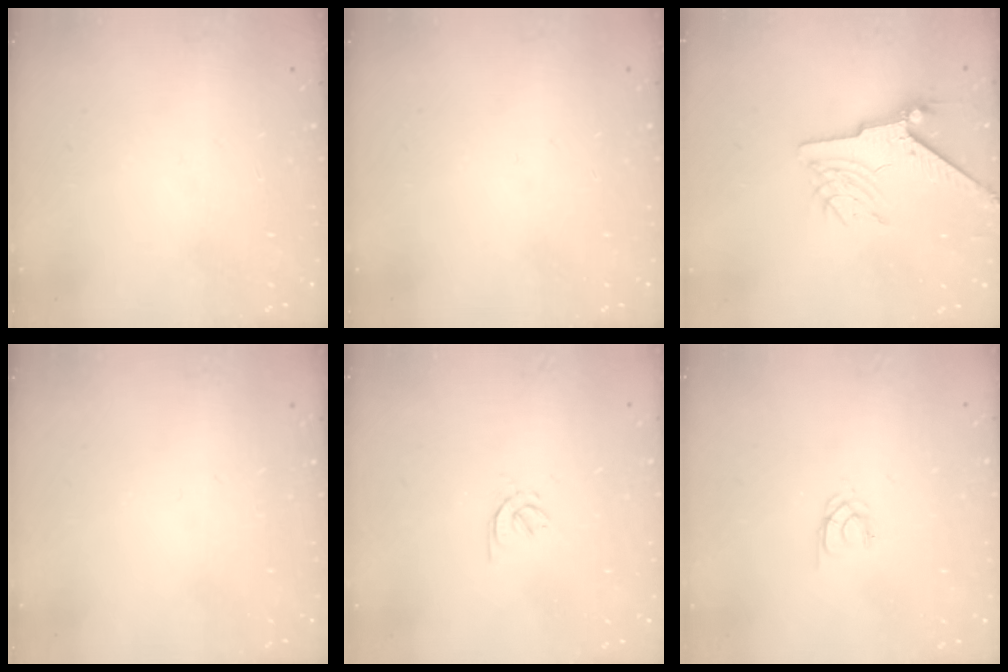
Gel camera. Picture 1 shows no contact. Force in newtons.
{"total": 0.0}
{"total": 7.3, "press": 7.2, "slide": 1.1}
{"total": 0.0}
{"total": 2.1, "press": 2.0, "slide": 0.6}
{"total": 1.3, "press": 1.2, "slide": 0.3}